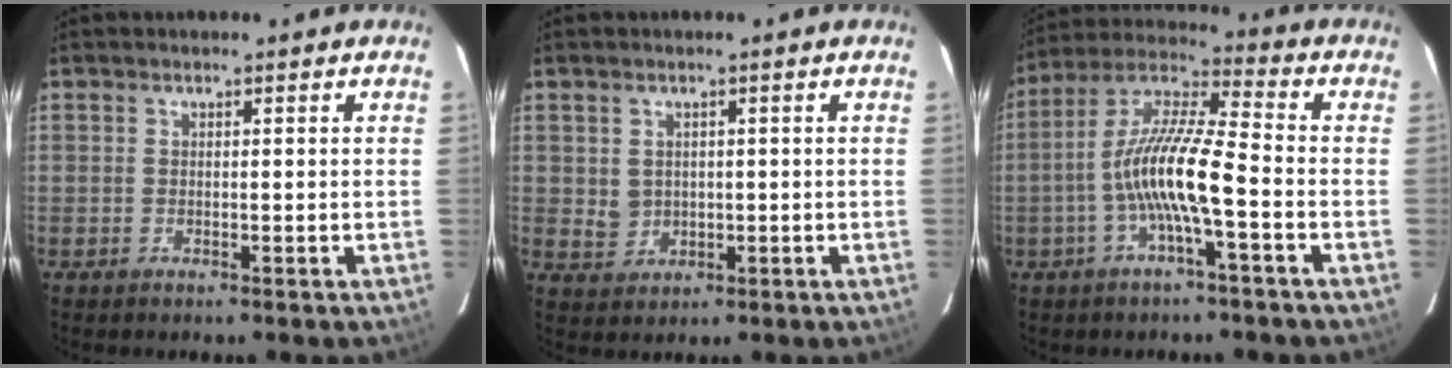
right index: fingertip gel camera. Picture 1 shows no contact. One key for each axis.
{"total": 3.3, "fx": 0.4, "fy": 3.2, "fz": 0.9, "tx": -0.019, "ty": 0.002, "tz": 0.015}
{"total": 11.8, "fx": -3.5, "fy": 1.2, "fz": 11.3, "tx": -0.226, "ty": 0.010, "tz": -0.070}